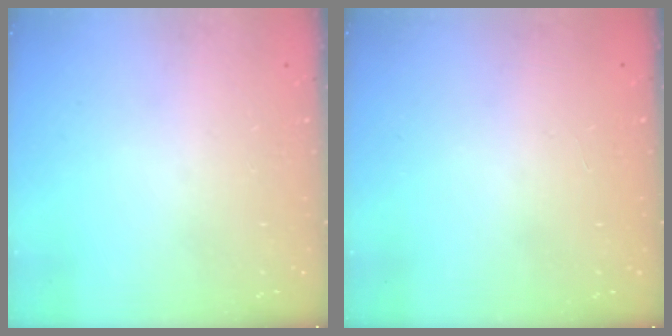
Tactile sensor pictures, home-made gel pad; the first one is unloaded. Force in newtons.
{"total": 0.0}